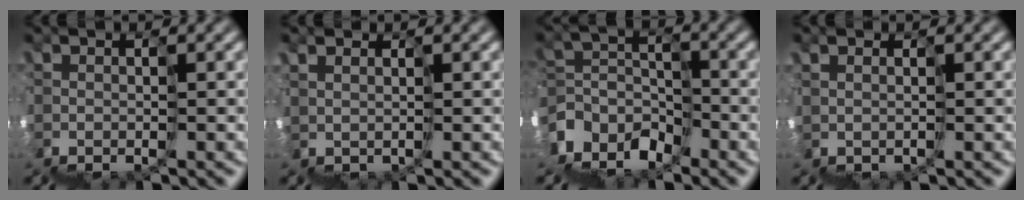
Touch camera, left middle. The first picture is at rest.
{"total": 4.2, "force": [2.3, -1.9, -2.9], "torque": [0.044, 0.032, 0.026]}
{"total": 4.9, "force": [-2.9, -0.9, -3.8], "torque": [0.069, 0.027, -0.078]}
{"total": 2.9, "force": [1.7, -1.3, -2.1], "torque": [0.032, 0.023, 0.015]}